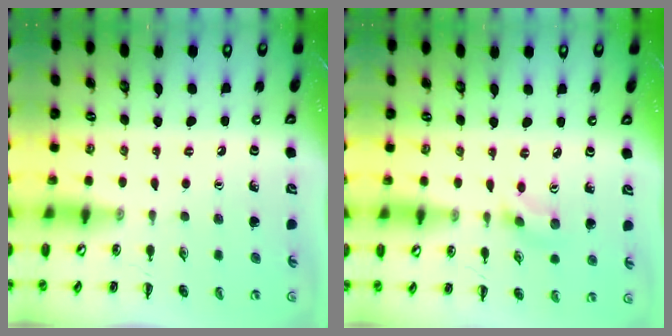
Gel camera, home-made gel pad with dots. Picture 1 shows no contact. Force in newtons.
{"total": 2.6, "press": 2.4, "slide": 1.0}